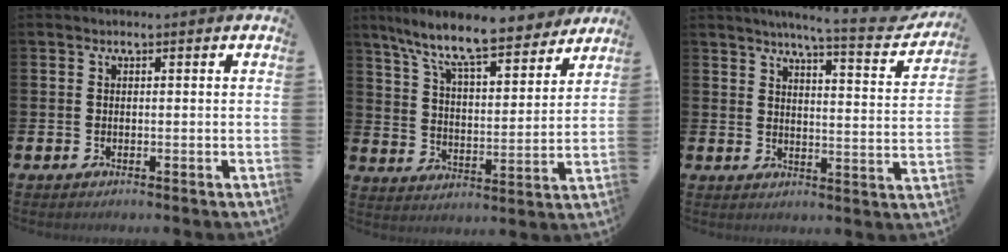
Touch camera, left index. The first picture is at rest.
{"total": 11.2, "force": [9.9, 1.8, 5.0], "torque": [-0.122, -0.063, 0.169]}
{"total": 6.0, "force": [5.4, -0.1, 2.6], "torque": [-0.052, -0.045, 0.083]}